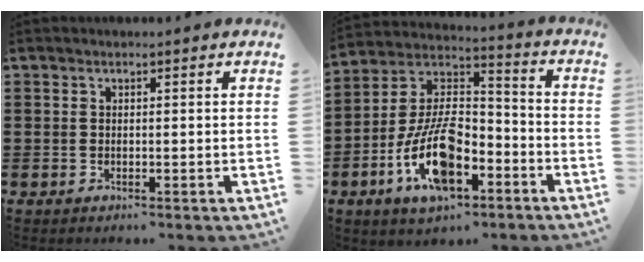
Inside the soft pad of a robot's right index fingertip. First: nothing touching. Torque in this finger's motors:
{"motor_torque": [2.14, 0.00, 1.05, 0.21]}